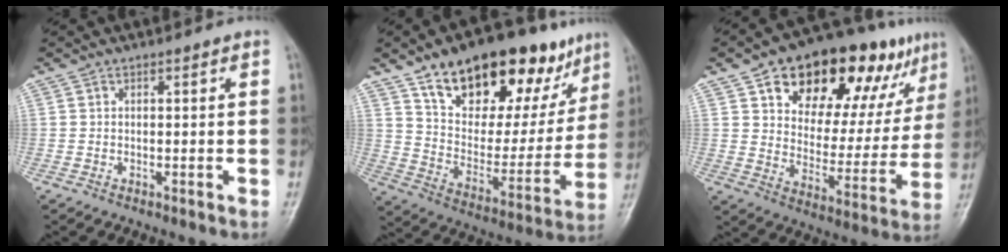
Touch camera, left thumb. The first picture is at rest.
{"total": 25.8, "force": [16.1, 12.3, 16.0], "torque": [-0.192, -0.040, 0.257]}
{"total": 24.4, "force": [13.4, 12.3, 16.2], "torque": [-0.184, -0.016, 0.208]}